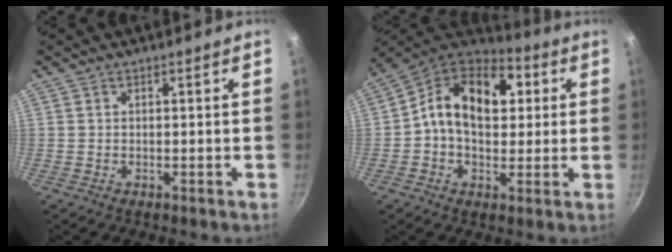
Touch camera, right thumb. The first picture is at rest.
{"total": 17.2, "force": [3.2, 11.9, 12.0], "torque": [-0.161, 0.018, 0.029]}